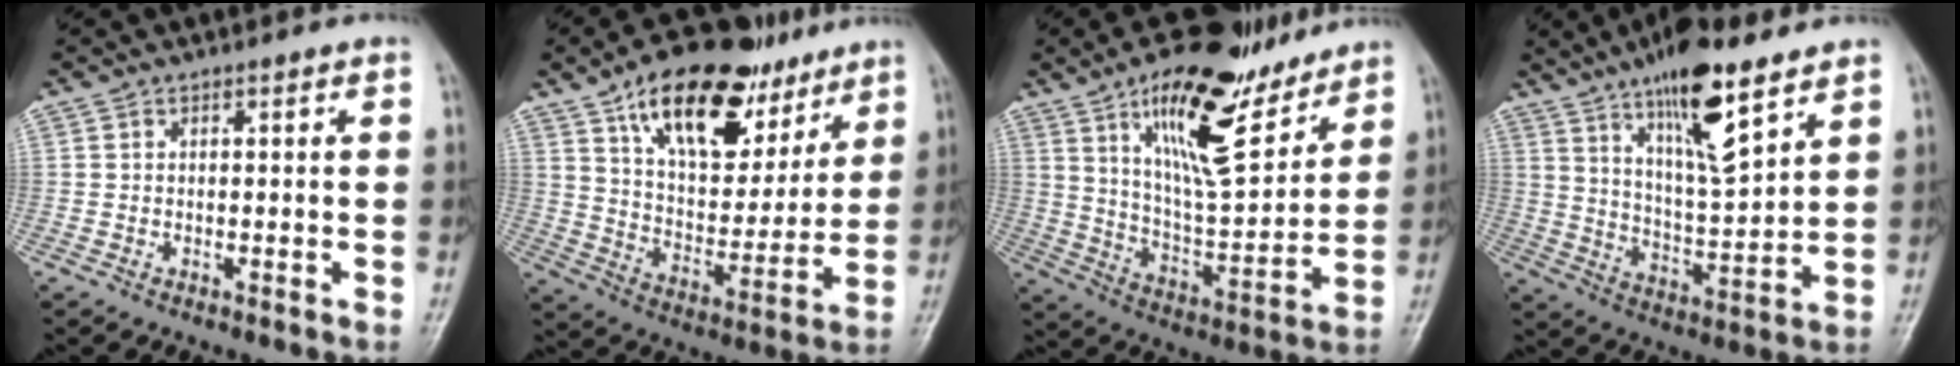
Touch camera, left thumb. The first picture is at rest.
{"total": 22.6, "force": [13.4, 11.2, 14.3], "torque": [-0.182, -0.044, 0.228]}
{"total": 19.9, "force": [12.4, 7.0, 13.9], "torque": [-0.188, -0.067, 0.218]}
{"total": 15.5, "force": [9.7, 4.0, 11.4], "torque": [-0.177, -0.054, 0.171]}